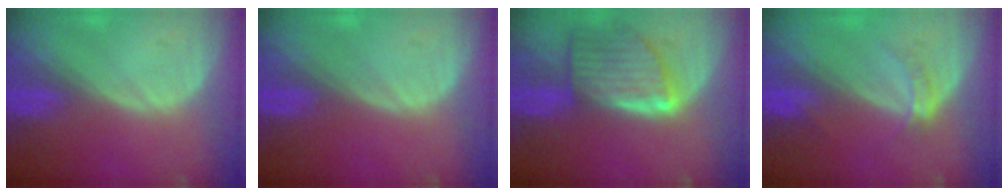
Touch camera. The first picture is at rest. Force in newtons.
{"total": 0.0}
{"total": 8.1, "press": 7.4, "slide": 3.3}
{"total": 2.8, "press": 2.5, "slide": 1.3}